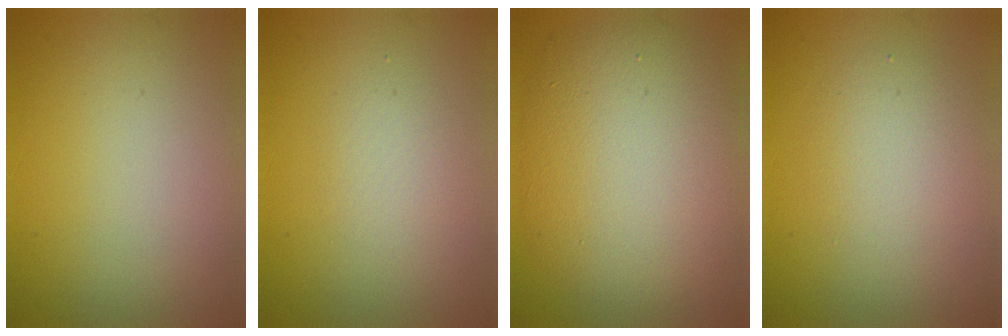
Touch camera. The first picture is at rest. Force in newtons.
{"total": 1.6, "press": 1.6, "slide": 0.1}
{"total": 10.1, "press": 10.1, "slide": 0.5}
{"total": 2.9, "press": 2.9, "slide": 0.4}